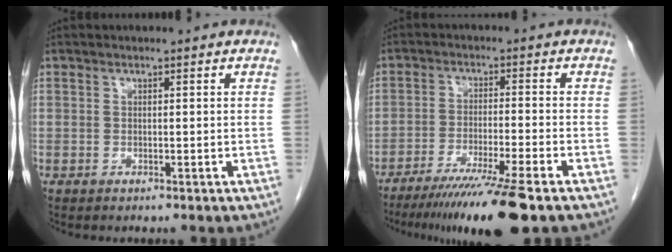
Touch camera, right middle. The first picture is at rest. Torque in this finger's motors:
{"motor_torque": [1.17, -0.97, 0.28, 0.14]}